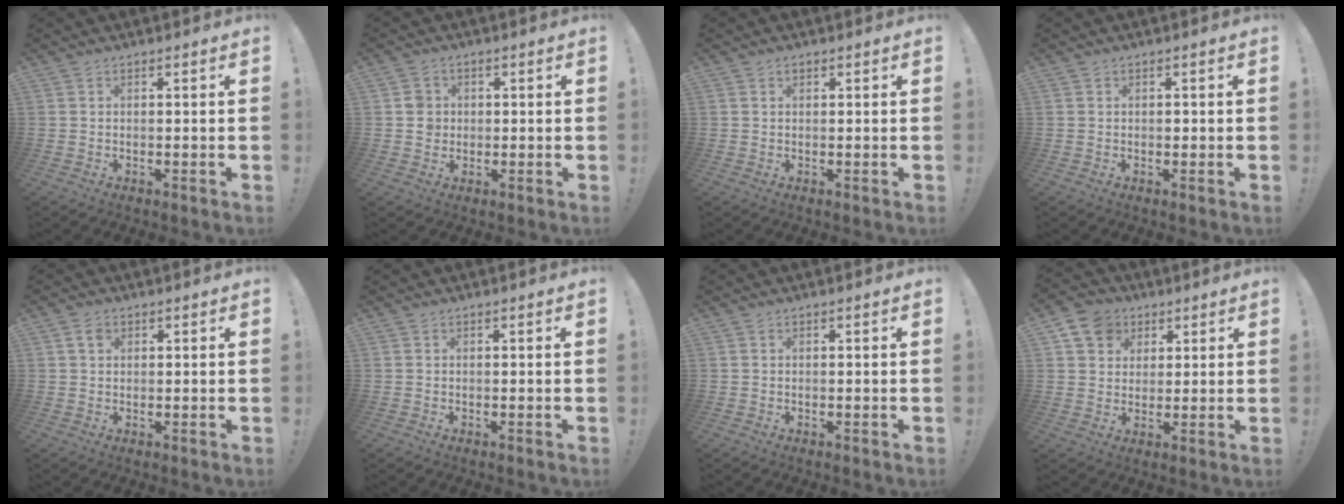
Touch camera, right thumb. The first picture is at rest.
{"total": 4.5, "force": [0.2, 4.2, 1.4], "torque": [-0.012, 0.006, 0.003]}
{"total": 0.6, "force": [0.4, 0.5, 0.2], "torque": [0.003, -0.002, 0.006]}
{"total": 0.6, "force": [-0.4, 0.5, 0.1], "torque": [-0.008, 0.004, -0.006]}
{"total": 2.8, "force": [0.9, 2.1, 1.6], "torque": [-0.029, 0.006, 0.016]}
{"total": 0.0}
{"total": 0.0}
{"total": 9.4, "force": [4.3, 7.8, 3.1], "torque": [-0.049, -0.021, 0.087]}